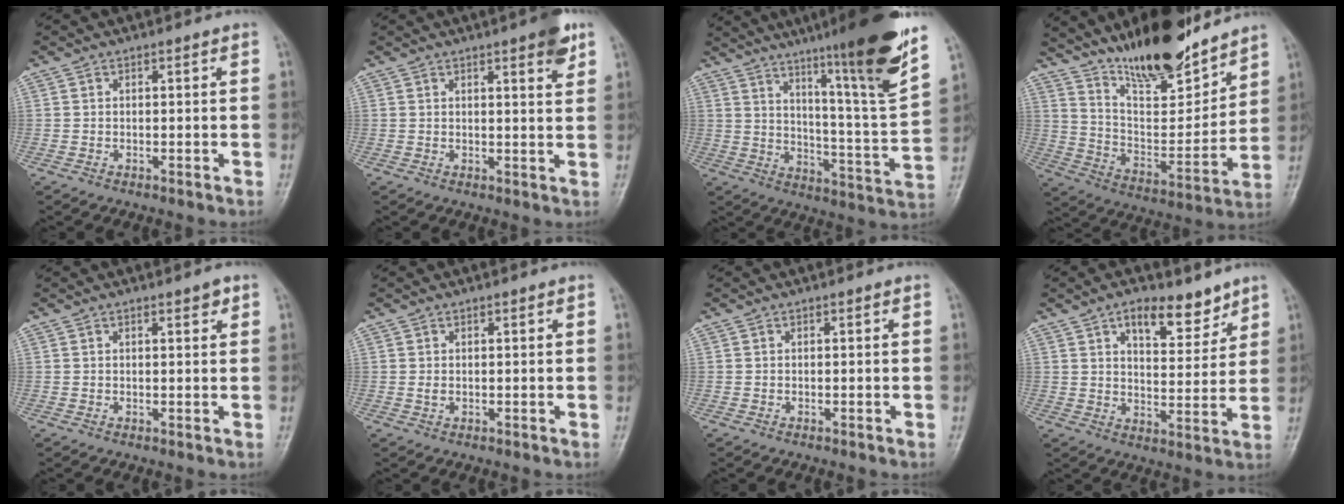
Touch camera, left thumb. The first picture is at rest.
{"total": 5.2, "force": [3.1, 1.1, 4.1], "torque": [-0.046, -0.013, 0.036]}
{"total": 22.3, "force": [14.8, 0.8, 16.6], "torque": [-0.224, -0.072, 0.224]}
{"total": 18.5, "force": [14.9, 5.2, 9.7], "torque": [-0.116, -0.097, 0.261]}
{"total": 1.7, "force": [1.1, 0.5, 1.2], "torque": [-0.014, -0.005, 0.014]}
{"total": 1.1, "force": [0.5, 0.6, 0.8], "torque": [-0.010, -0.001, 0.011]}
{"total": 0.0}
{"total": 9.7, "force": [6.4, 4.5, 5.7], "torque": [-0.057, -0.041, 0.102]}